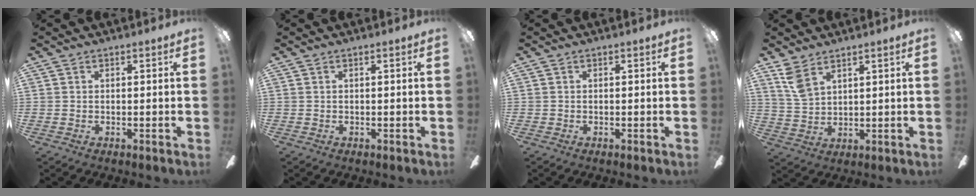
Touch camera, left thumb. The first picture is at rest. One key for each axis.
{"total": 0.8, "fx": 0.0, "fy": 0.0, "fz": 0.8, "tx": -0.011, "ty": -0.001, "tz": -0.001}
{"total": 0.0}
{"total": 6.4, "fx": 4.8, "fy": 2.4, "fz": 3.6, "tx": -0.083, "ty": -0.019, "tz": 0.090}